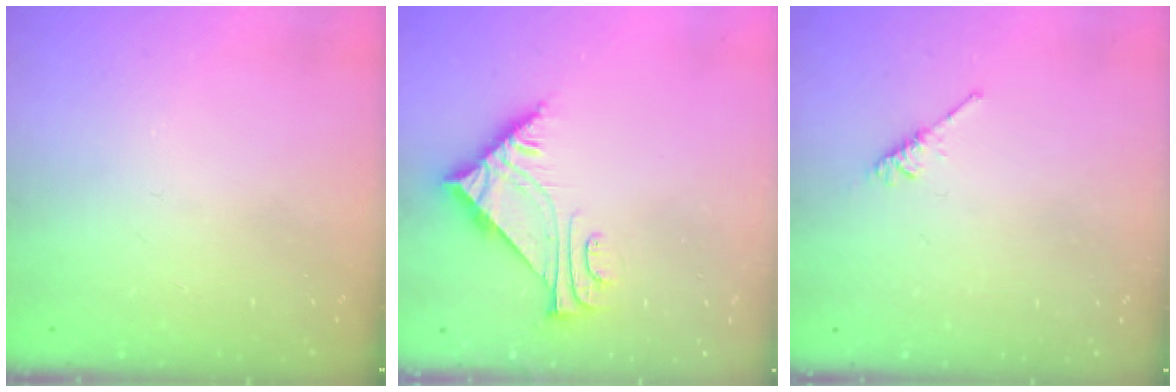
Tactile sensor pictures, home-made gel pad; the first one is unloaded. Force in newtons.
{"total": 6.4, "press": 6.4, "slide": 0.1}
{"total": 3.3, "press": 3.2, "slide": 0.5}